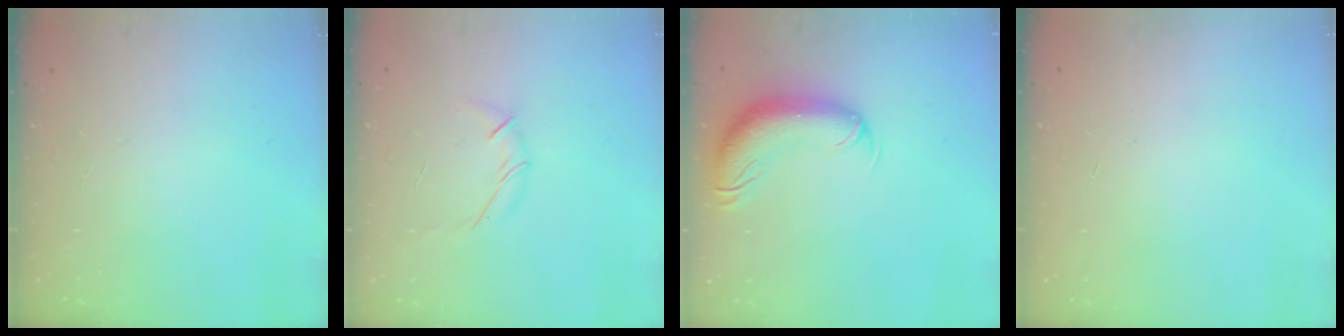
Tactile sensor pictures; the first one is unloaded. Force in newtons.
{"total": 6.3, "press": 6.2, "slide": 1.4}
{"total": 12.9, "press": 12.6, "slide": 3.0}
{"total": 0.0}